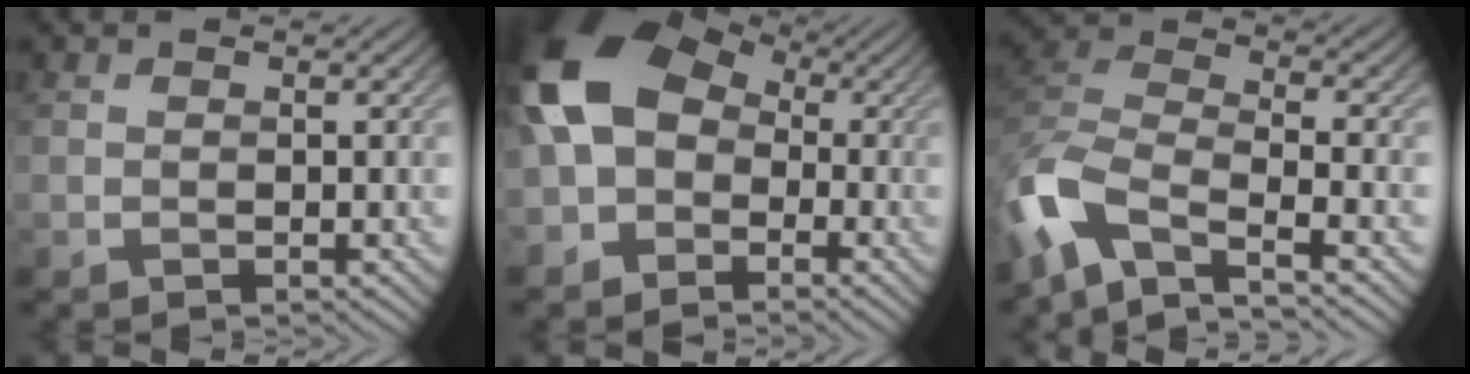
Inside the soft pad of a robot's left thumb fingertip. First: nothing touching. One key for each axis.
{"total": 11.1, "fx": -0.5, "fy": 8.6, "fz": 7.1, "tx": -0.159, "ty": -0.007, "tz": -0.024}
{"total": 10.3, "fx": -6.7, "fy": 3.9, "fz": 6.8, "tx": -0.159, "ty": -0.013, "tz": -0.146}